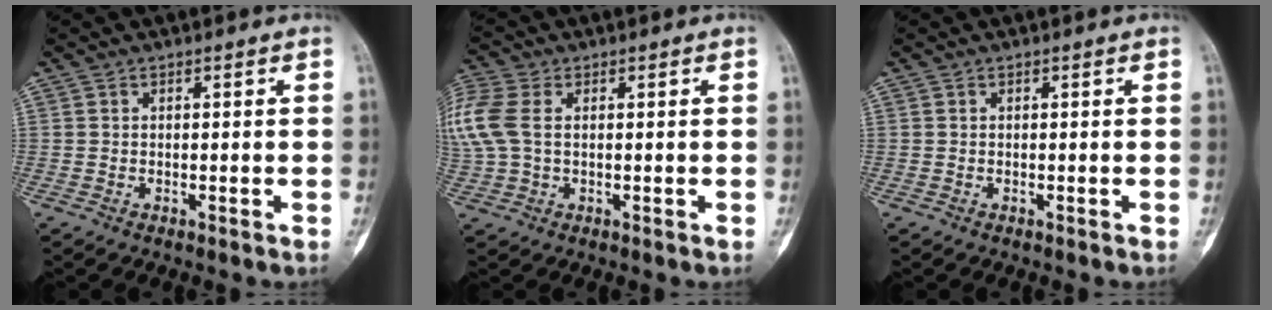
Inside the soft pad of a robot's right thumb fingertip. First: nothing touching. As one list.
[{"total": 11.2, "force": [2.0, 7.2, 8.3], "torque": [-0.235, 0.020, 0.042]}, {"total": 0.0}]